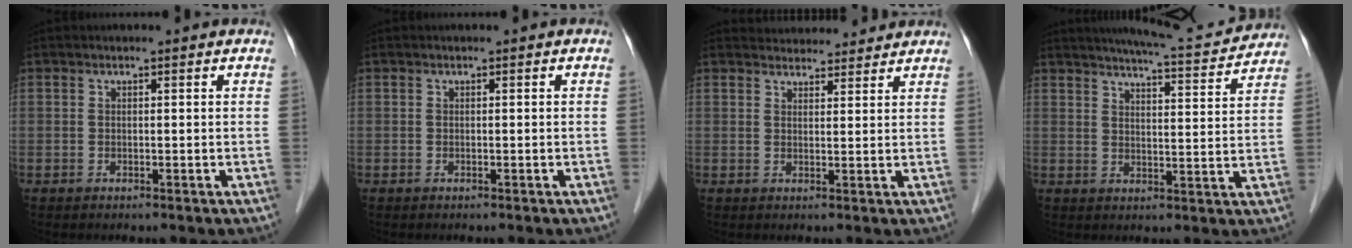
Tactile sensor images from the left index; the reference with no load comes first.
{"total": 0.0}
{"total": 7.5, "force": [7.2, 1.9, 1.0], "torque": [-0.004, 0.020, 0.087]}
{"total": 12.6, "force": [11.8, 1.0, 4.2], "torque": [-0.063, -0.003, 0.148]}